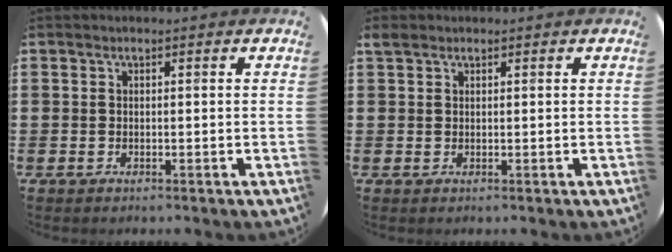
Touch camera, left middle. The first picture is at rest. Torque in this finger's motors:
{"motor_torque": [0.36, -0.32, 0.01, 0.00]}